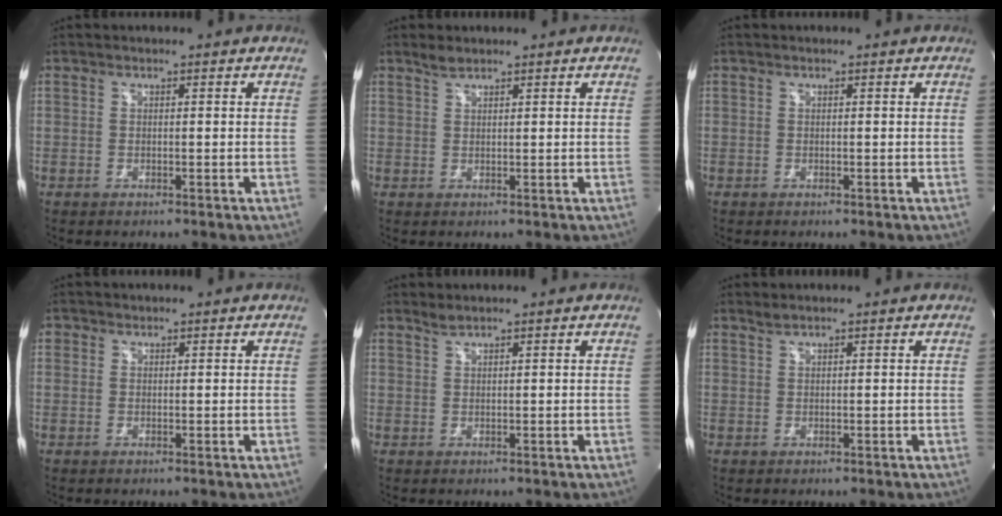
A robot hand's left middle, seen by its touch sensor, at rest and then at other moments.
{"total": 1.5, "force": [1.3, 0.3, 0.5], "torque": [-0.015, 0.005, 0.031]}
{"total": 0.0}
{"total": 0.7, "force": [0.4, 0.6, 0.0], "torque": [0.004, 0.000, 0.006]}
{"total": 1.1, "force": [1.0, -0.2, 0.3], "torque": [-0.010, 0.003, 0.026]}
{"total": 0.9, "force": [0.8, -0.1, 0.3], "torque": [-0.011, 0.005, 0.022]}